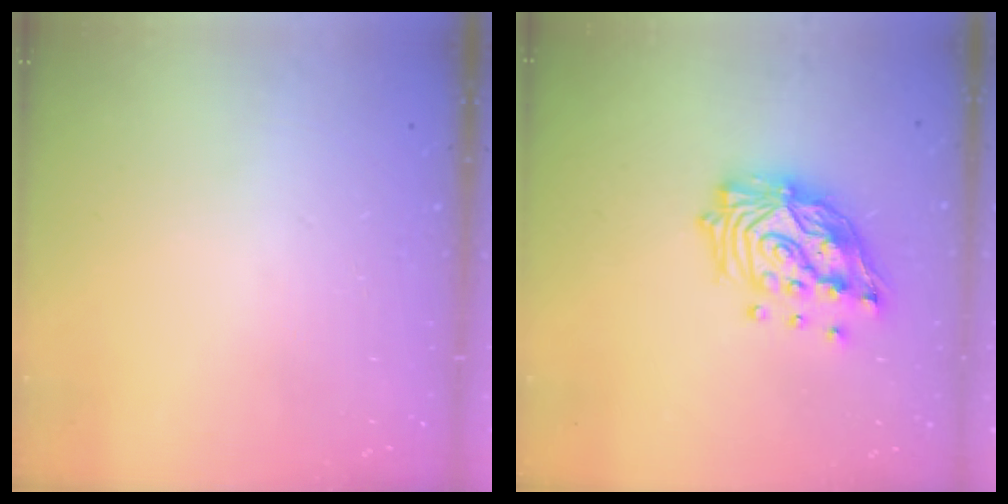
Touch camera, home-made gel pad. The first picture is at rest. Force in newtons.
{"total": 16.7, "press": 16.6, "slide": 1.1}